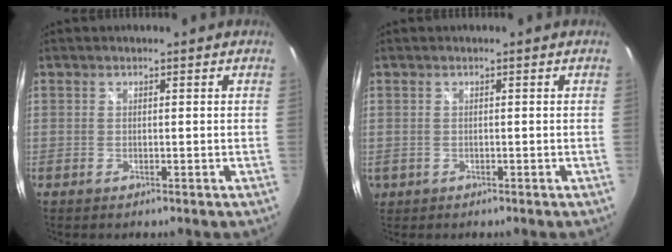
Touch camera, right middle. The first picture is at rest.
{"total": 1.7, "force": [-0.4, 1.5, 0.6], "torque": [-0.014, -0.004, -0.003]}